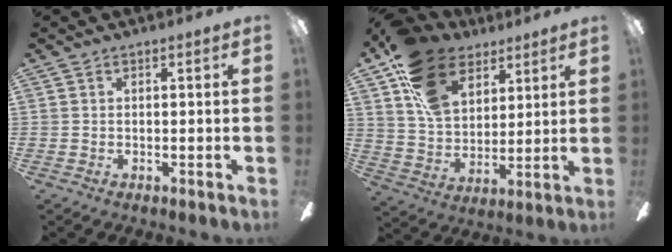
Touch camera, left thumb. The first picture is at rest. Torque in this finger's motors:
{"motor_torque": [0.57, 0.40, 1.64, -1.13, 0.40]}